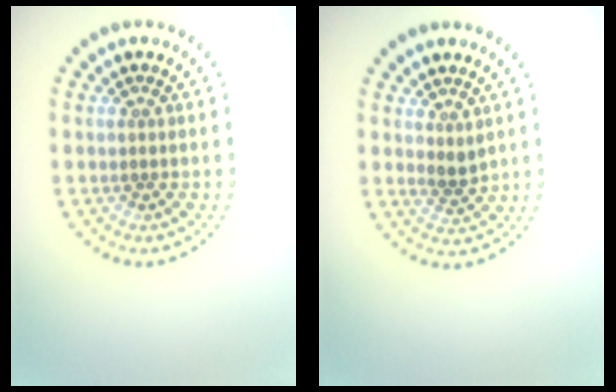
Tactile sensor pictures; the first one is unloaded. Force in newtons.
{"total": 1.3, "press": 1.0, "slide": 0.9}